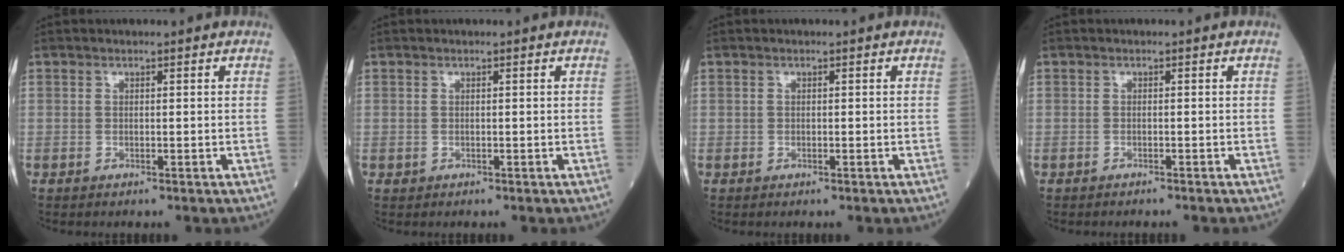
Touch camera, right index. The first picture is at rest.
{"total": 0.0}
{"total": 0.0}
{"total": 1.3, "force": [-1.2, 0.1, 0.4], "torque": [-0.009, -0.002, -0.014]}